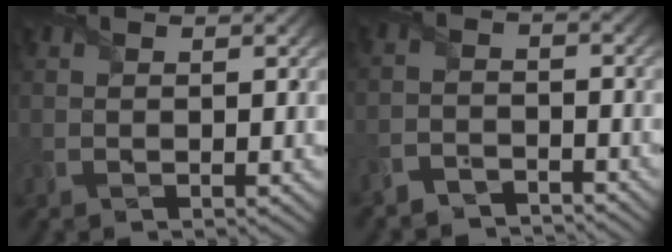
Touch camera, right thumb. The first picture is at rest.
{"total": 3.7, "force": [-3.7, 0.5, 0.3], "torque": [-0.004, -0.001, -0.081]}